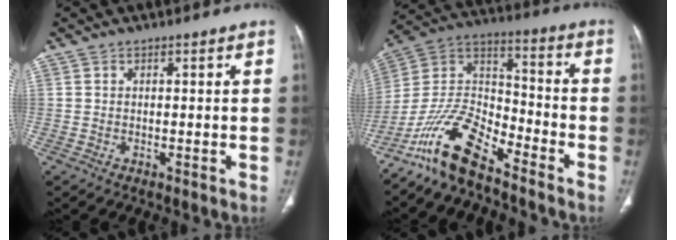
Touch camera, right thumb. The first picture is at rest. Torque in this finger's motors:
{"motor_torque": [0.23, 0.59, 1.45, -1.30, 0.14]}